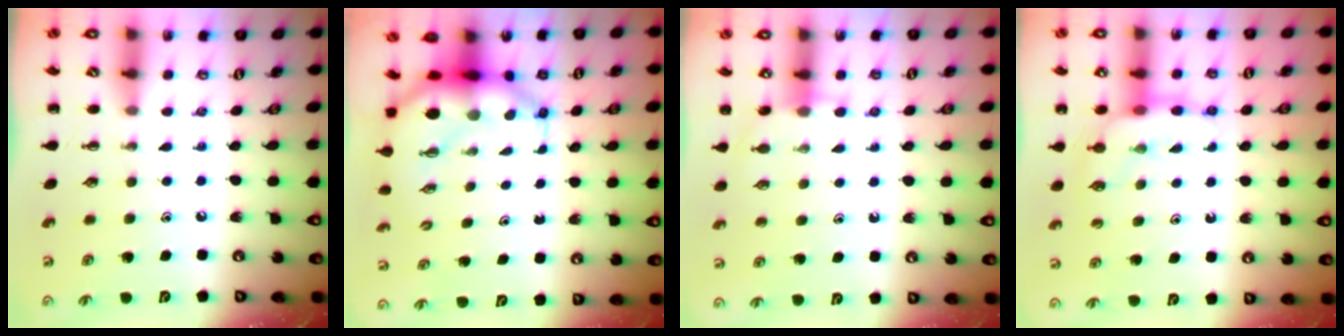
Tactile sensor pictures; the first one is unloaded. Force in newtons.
{"total": 7.4, "press": 7.1, "slide": 2.3}
{"total": 6.3, "press": 6.2, "slide": 1.4}
{"total": 10.0, "press": 9.9, "slide": 1.4}